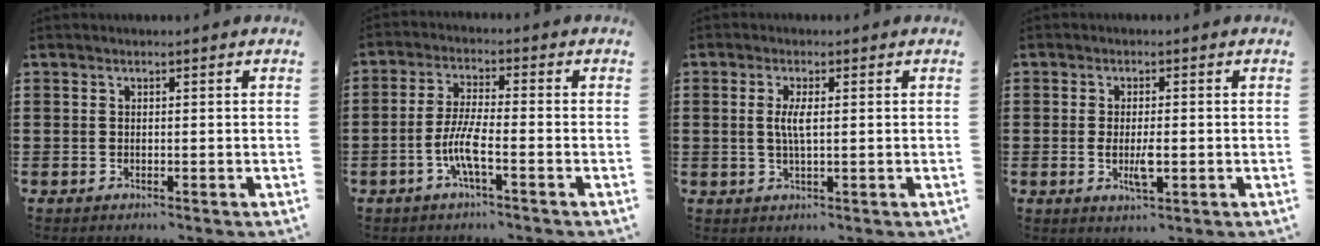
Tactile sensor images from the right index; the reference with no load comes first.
{"total": 6.1, "force": [-2.6, 1.1, 5.4], "torque": [-0.127, -0.013, -0.055]}
{"total": 3.1, "force": [0.3, 0.6, 3.0], "torque": [-0.059, 0.000, 0.003]}
{"total": 3.9, "force": [-0.7, 1.2, 3.7], "torque": [-0.071, -0.004, -0.013]}